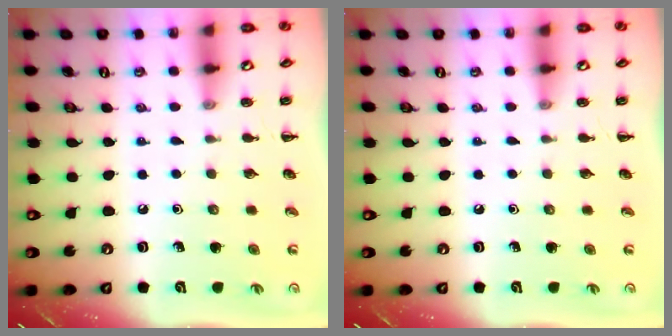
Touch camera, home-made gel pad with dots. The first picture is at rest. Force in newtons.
{"total": 0.0}